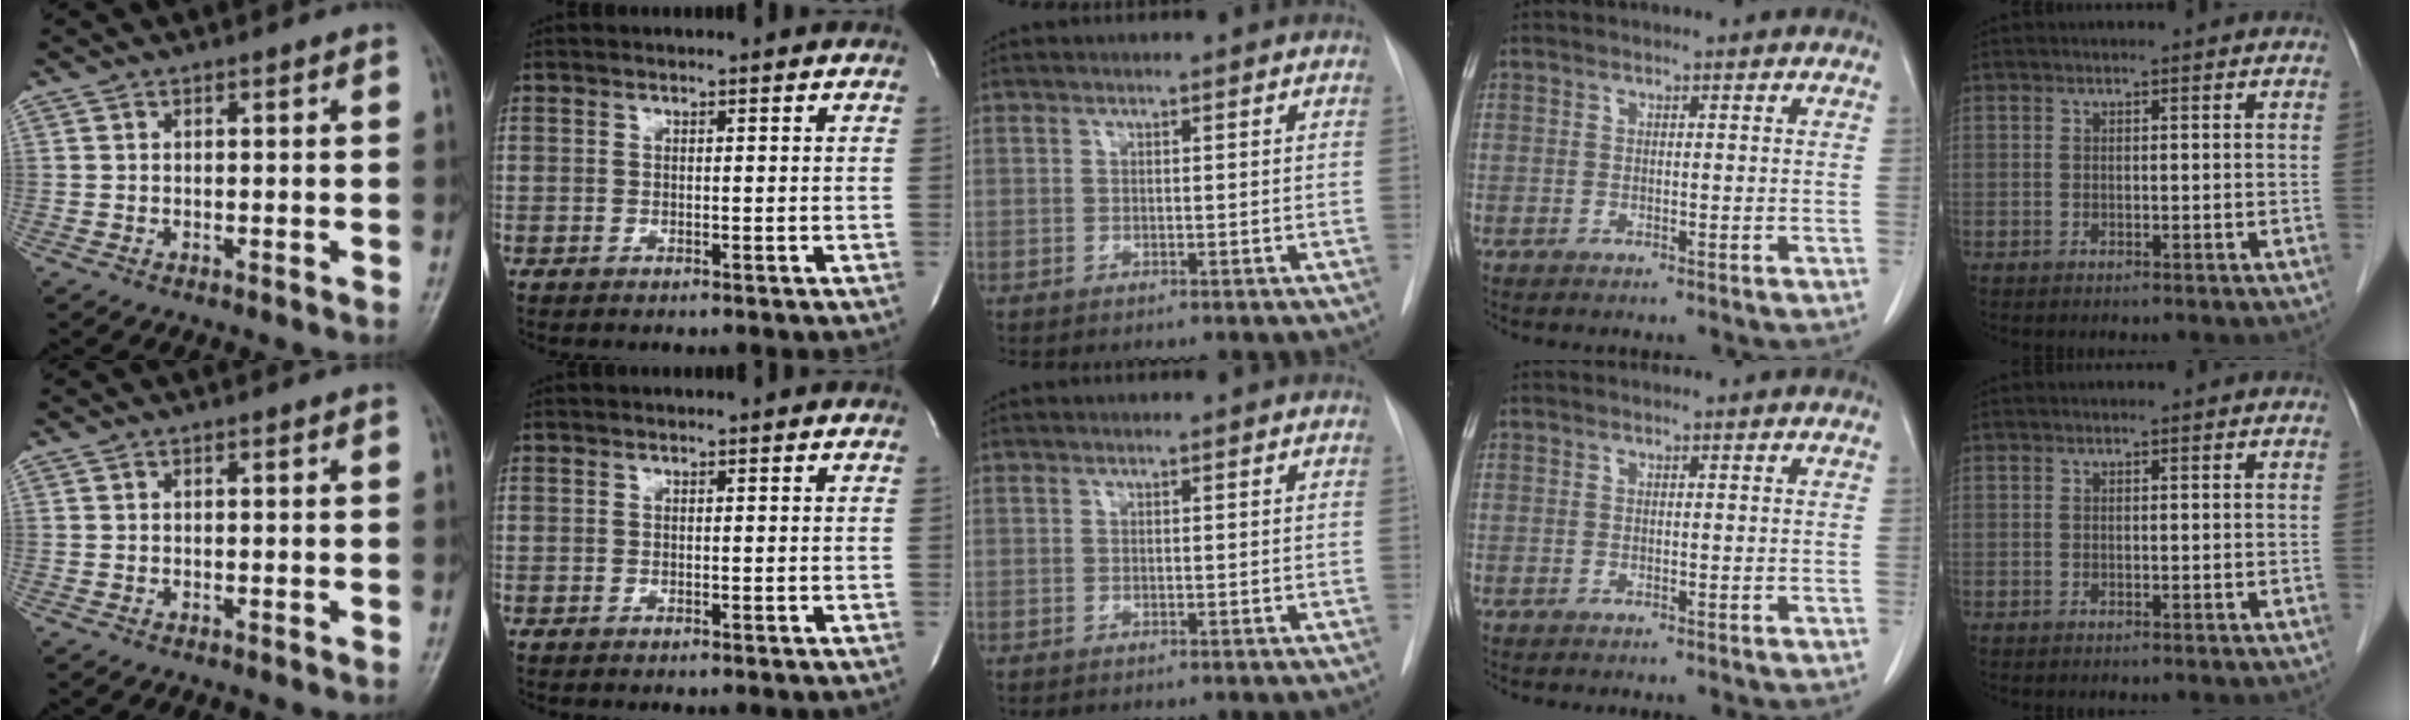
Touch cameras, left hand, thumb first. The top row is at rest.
{}